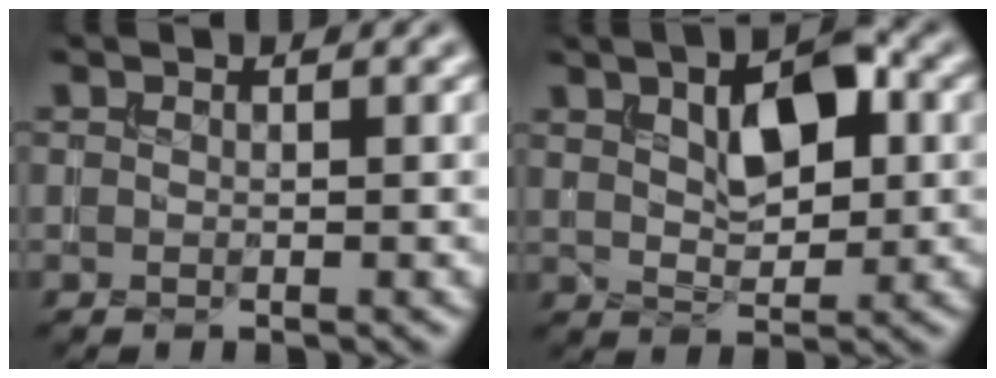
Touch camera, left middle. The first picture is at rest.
{"total": 6.0, "force": [1.8, 3.1, 4.8], "torque": [-0.082, 0.007, 0.031]}